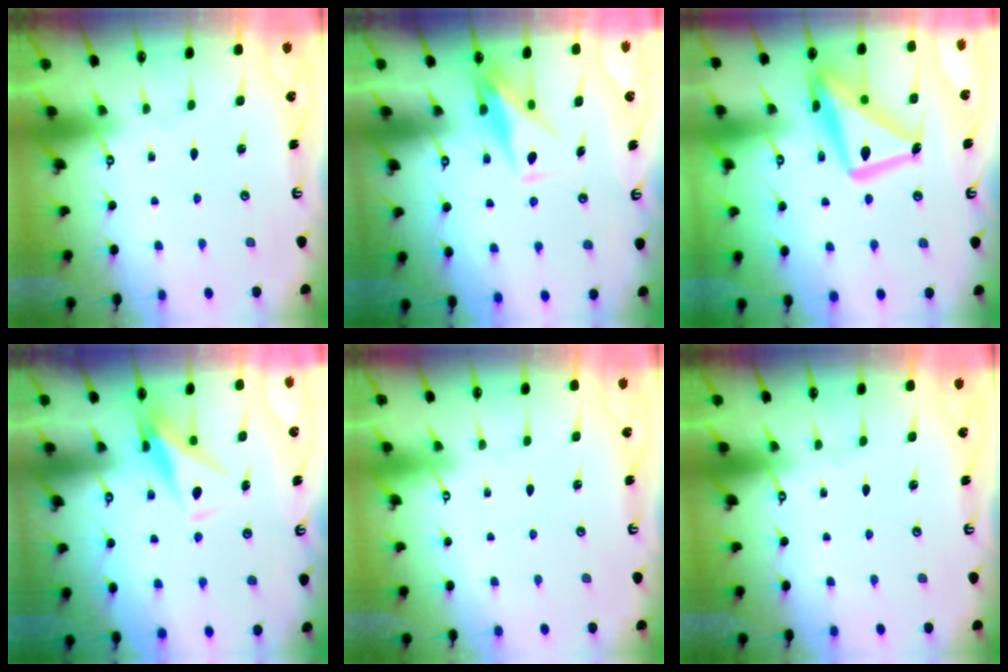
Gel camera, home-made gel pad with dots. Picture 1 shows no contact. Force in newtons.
{"total": 9.8, "press": 9.8, "slide": 0.6}
{"total": 19.0, "press": 18.9, "slide": 1.4}
{"total": 7.9, "press": 7.7, "slide": 1.7}
{"total": 3.9, "press": 3.9, "slide": 0.1}
{"total": 0.0}